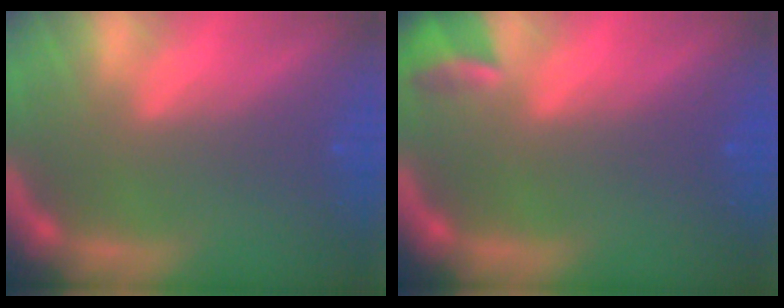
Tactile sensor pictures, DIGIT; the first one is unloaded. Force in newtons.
{"total": 2.4}